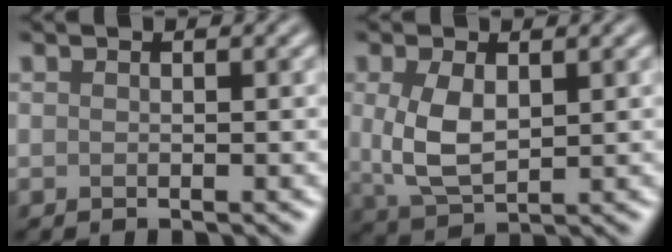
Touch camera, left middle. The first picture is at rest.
{"total": 4.5, "force": [0.6, 2.5, 3.7], "torque": [-0.088, -0.001, 0.019]}